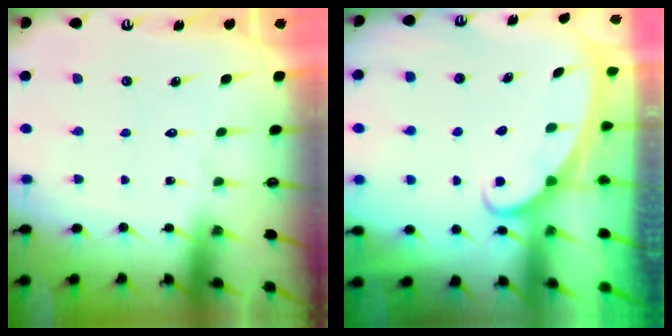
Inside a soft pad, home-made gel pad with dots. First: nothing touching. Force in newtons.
{"total": 1.9, "press": 1.9, "slide": 0.1}